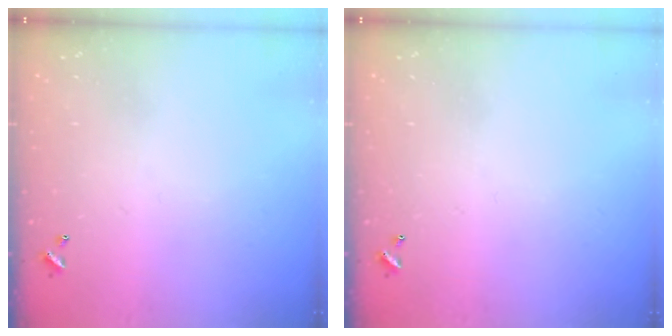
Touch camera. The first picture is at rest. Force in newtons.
{"total": 0.0}